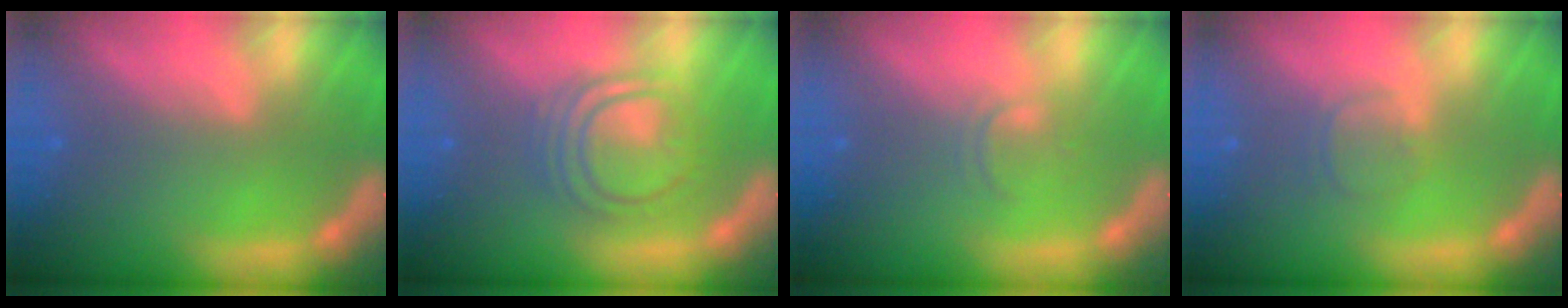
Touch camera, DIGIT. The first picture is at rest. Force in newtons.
{"total": 6.5}
{"total": 1.4}
{"total": 1.9}